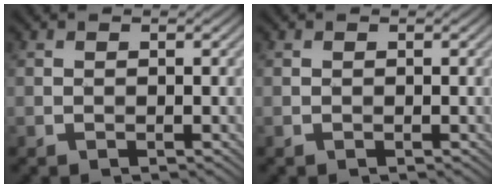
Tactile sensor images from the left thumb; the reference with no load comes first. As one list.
[{"total": 0.0}]